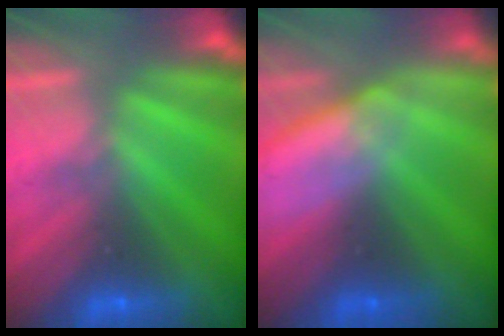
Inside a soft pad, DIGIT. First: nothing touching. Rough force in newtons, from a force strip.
{"total": 3.2}